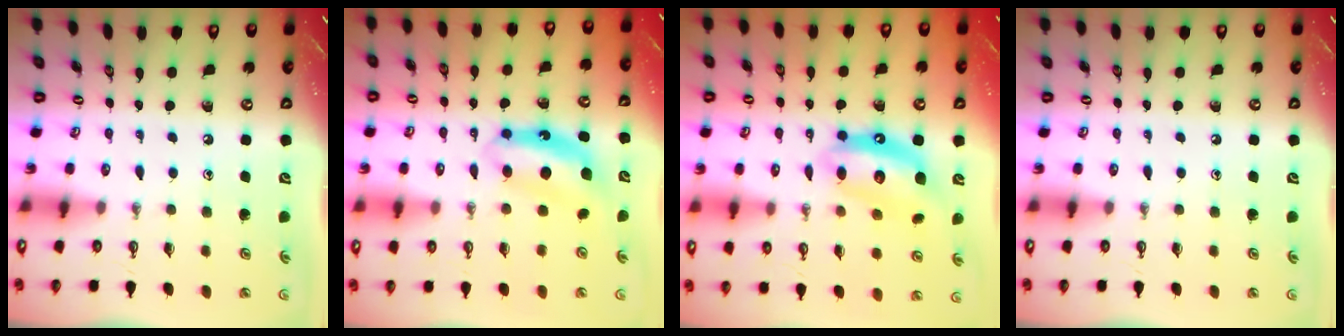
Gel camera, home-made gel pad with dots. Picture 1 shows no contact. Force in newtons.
{"total": 7.5, "press": 7.5, "slide": 0.1}
{"total": 12.1, "press": 12.0, "slide": 1.2}
{"total": 0.0}